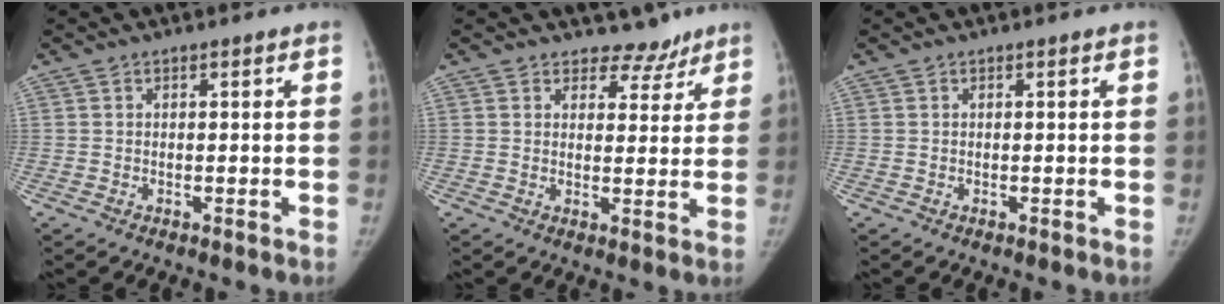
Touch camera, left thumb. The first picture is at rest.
{"total": 5.0, "force": [4.1, 2.8, 0.3], "torque": [0.024, -0.030, 0.053]}
{"total": 0.0}